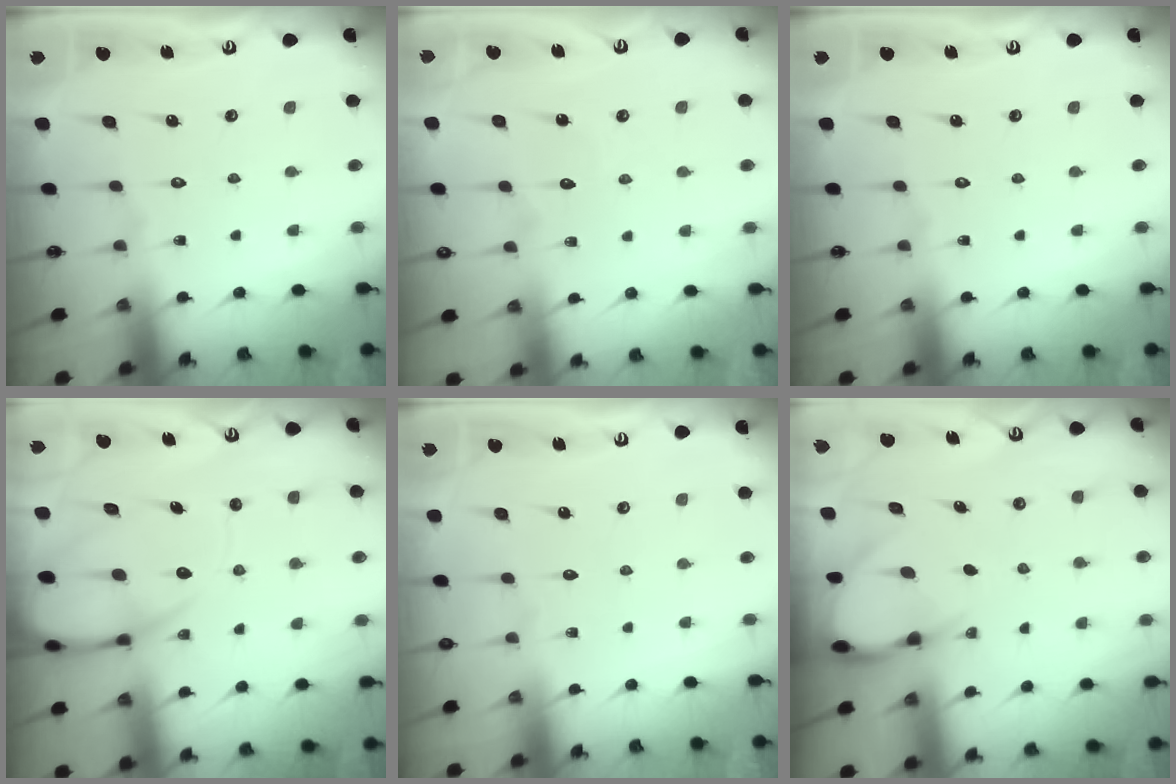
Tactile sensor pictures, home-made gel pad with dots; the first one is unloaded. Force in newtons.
{"total": 3.0, "press": 3.0, "slide": 0.2}
{"total": 0.0}
{"total": 12.1, "press": 12.0, "slide": 1.4}
{"total": 0.0}
{"total": 3.8, "press": 3.8, "slide": 0.3}